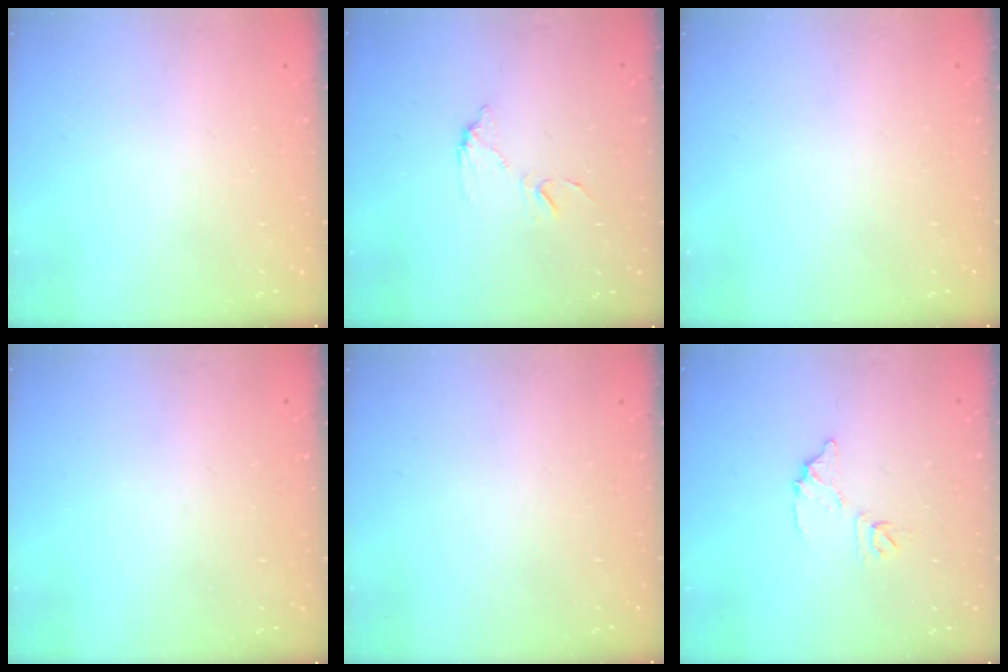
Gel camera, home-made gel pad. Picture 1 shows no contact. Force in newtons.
{"total": 7.6, "press": 7.6, "slide": 0.4}
{"total": 0.0}
{"total": 2.8, "press": 2.8, "slide": 0.1}
{"total": 0.0}
{"total": 8.4, "press": 8.3, "slide": 0.5}